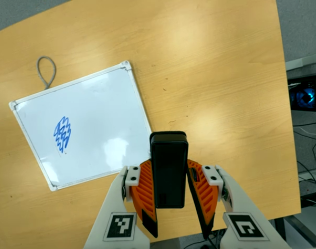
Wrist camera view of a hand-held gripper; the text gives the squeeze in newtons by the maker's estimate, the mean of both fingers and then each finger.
{"total": 6.0, "left": 5.1, "right": 6.8}